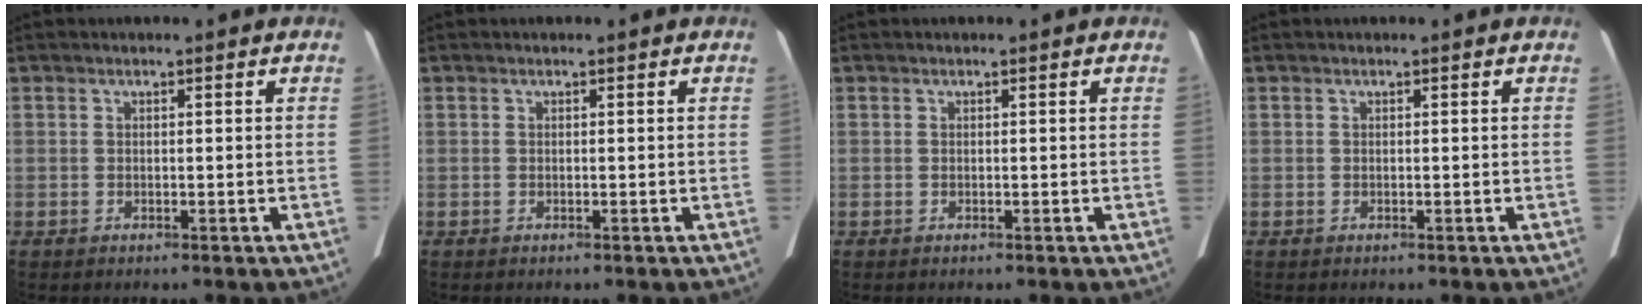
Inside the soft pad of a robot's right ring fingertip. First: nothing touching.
{"total": 0.0}
{"total": 0.0}
{"total": 0.0}